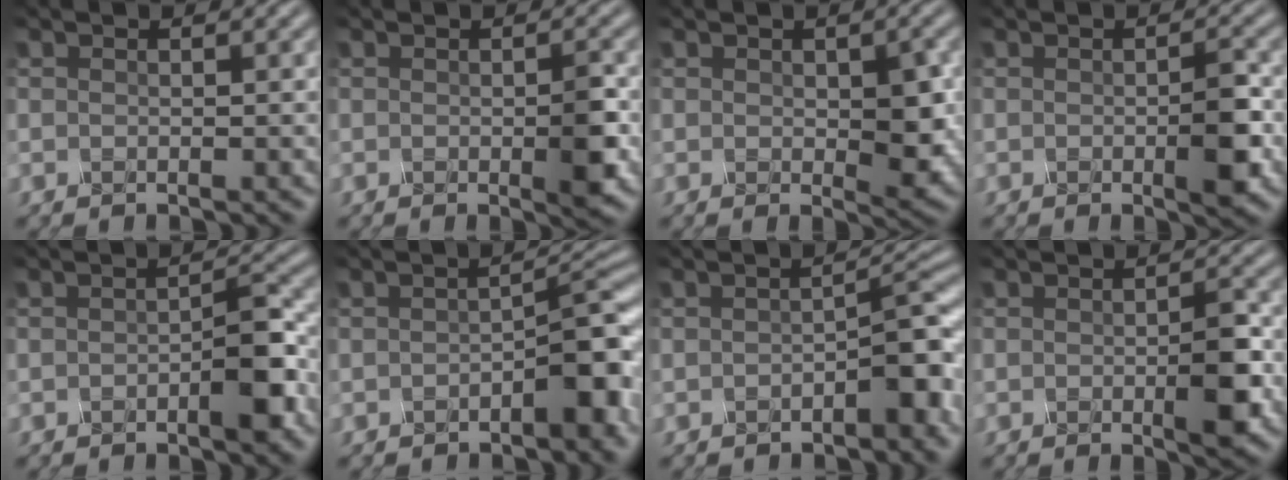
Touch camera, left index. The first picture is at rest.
{"total": 2.4, "force": [-0.8, 0.2, 2.3], "torque": [-0.055, -0.007, -0.005]}
{"total": 3.3, "force": [-0.4, 1.4, 3.0], "torque": [-0.059, -0.005, 0.005]}
{"total": 2.7, "force": [-1.0, 0.3, 2.5], "torque": [-0.059, -0.004, -0.008]}
{"total": 3.2, "force": [-1.4, 0.3, 2.8], "torque": [-0.057, 0.003, -0.018]}
{"total": 3.8, "force": [-2.0, 0.6, 3.2], "torque": [-0.057, 0.011, -0.025]}
{"total": 3.1, "force": [-1.7, 0.4, 2.6], "torque": [-0.048, 0.008, -0.022]}
{"total": 3.1, "force": [-1.1, 0.4, 2.8], "torque": [-0.066, -0.004, -0.009]}